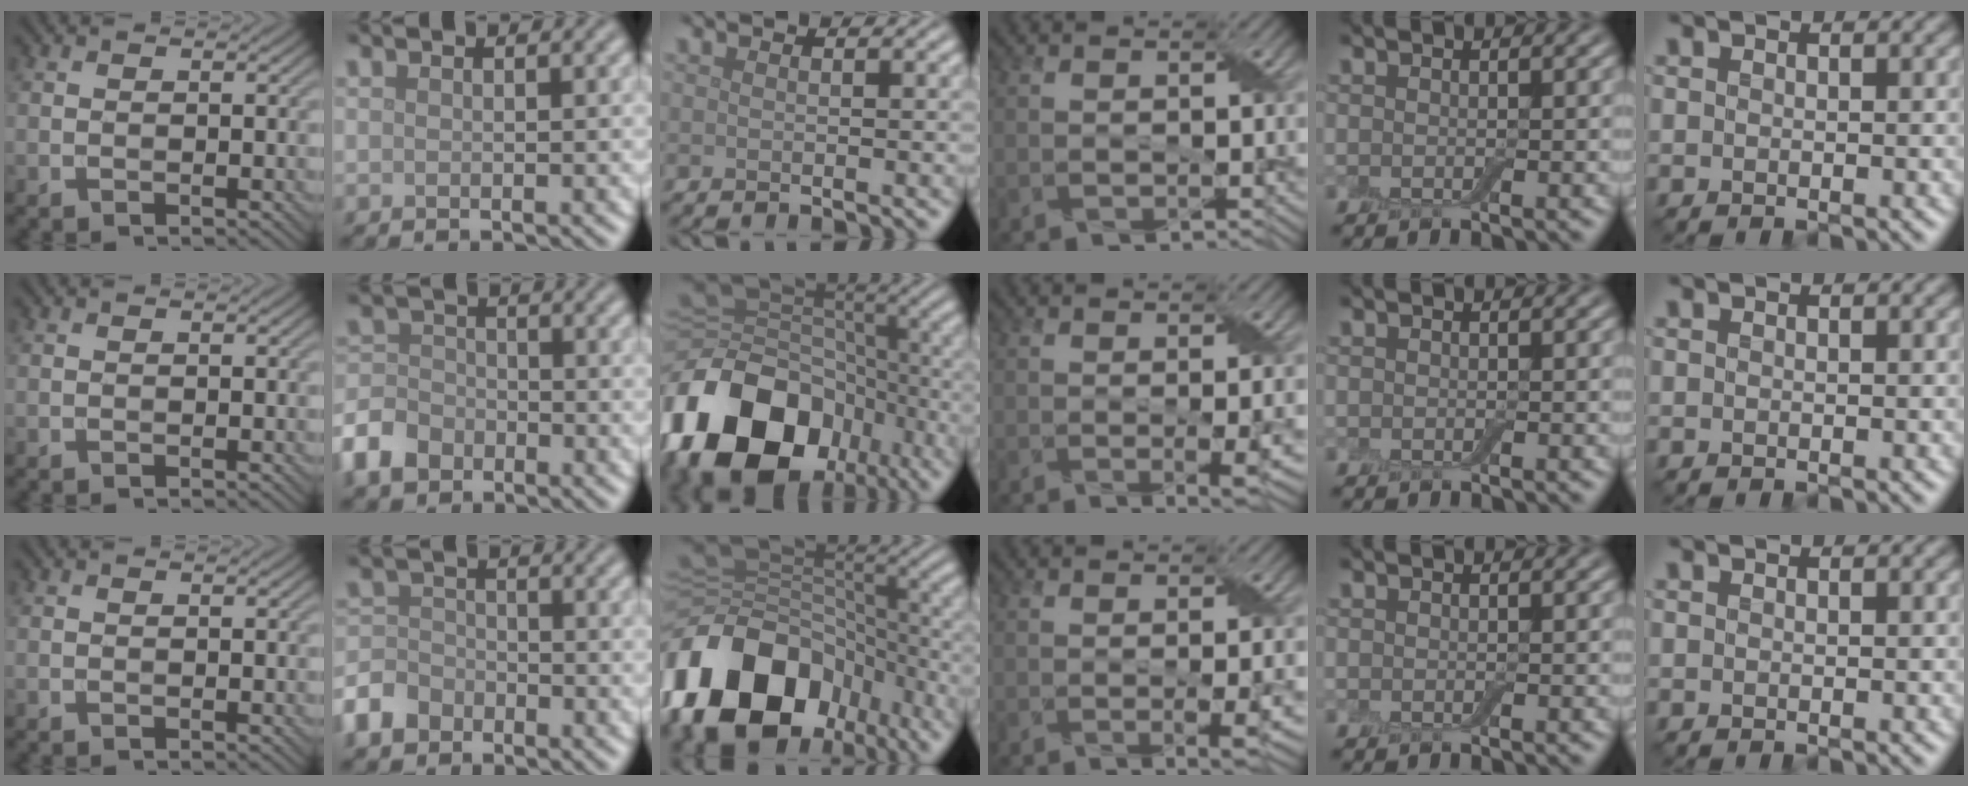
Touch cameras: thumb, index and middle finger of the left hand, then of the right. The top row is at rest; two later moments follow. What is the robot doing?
{"motion": "fold", "object": "aluminum foil"}